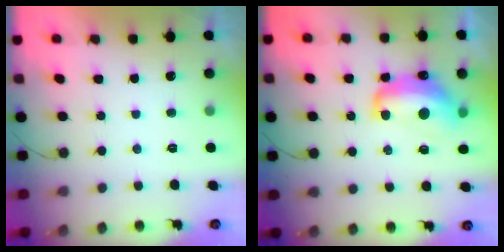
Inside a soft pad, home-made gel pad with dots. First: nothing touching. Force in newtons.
{"total": 13.5, "press": 13.5, "slide": 0.8}